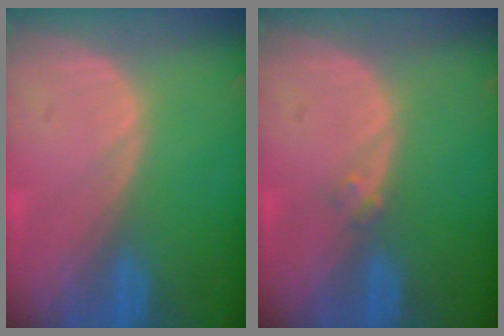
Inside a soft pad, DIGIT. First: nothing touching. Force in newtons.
{"total": 1.2, "press": 1.1, "slide": 0.6}